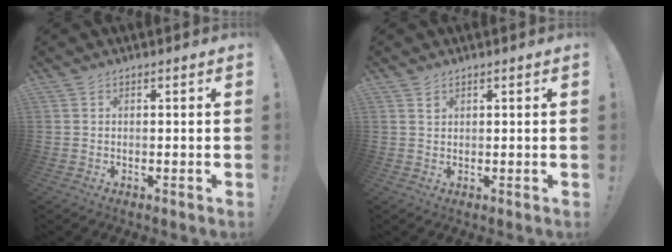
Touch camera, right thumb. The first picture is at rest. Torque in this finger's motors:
{"motor_torque": [-0.11, -0.13, 0.01, -0.10, 0.00]}